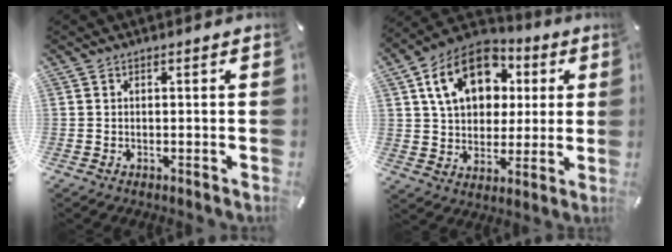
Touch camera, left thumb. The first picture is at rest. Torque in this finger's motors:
{"motor_torque": [2.51, 2.51, 1.64, -1.13, 0.20]}